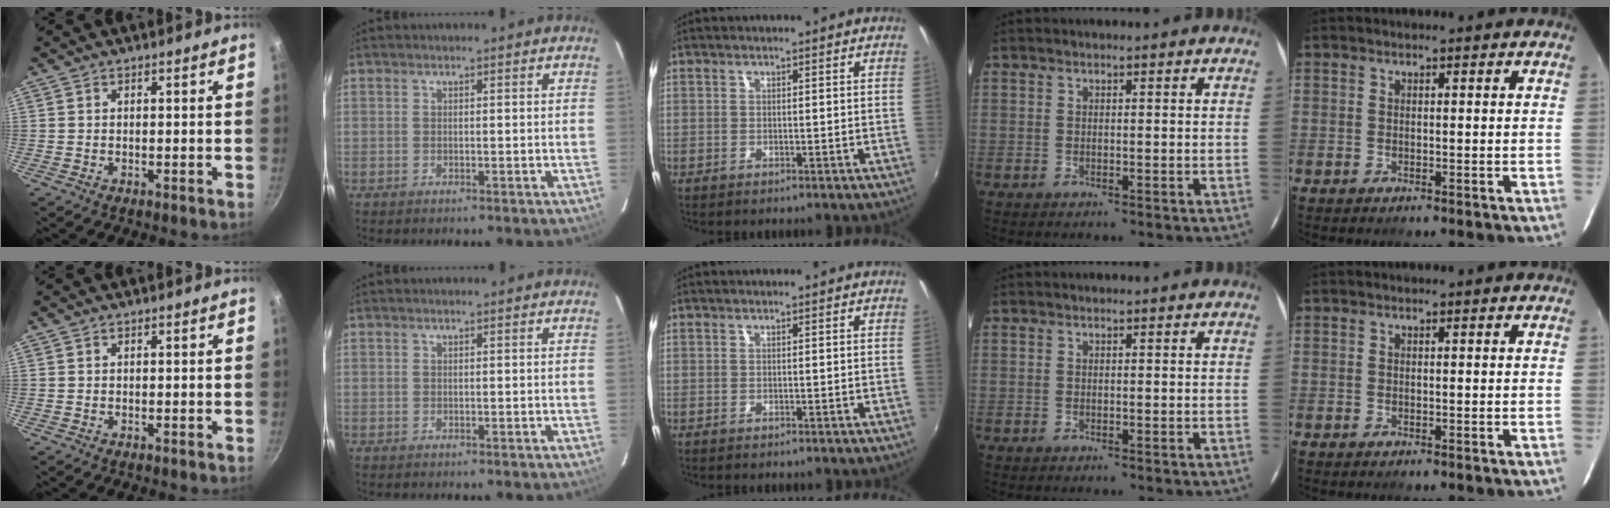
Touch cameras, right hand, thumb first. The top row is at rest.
{}